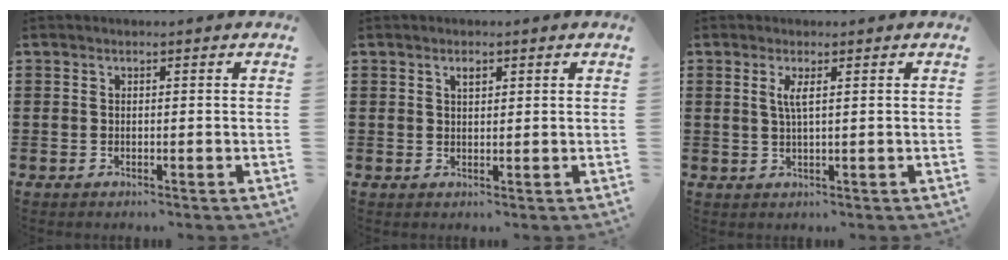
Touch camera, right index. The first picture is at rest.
{"total": 1.4, "force": [0.7, 0.6, 1.0], "torque": [-0.023, 0.004, 0.012]}
{"total": 2.2, "force": [0.7, 0.2, 2.1], "torque": [-0.044, 0.000, 0.009]}